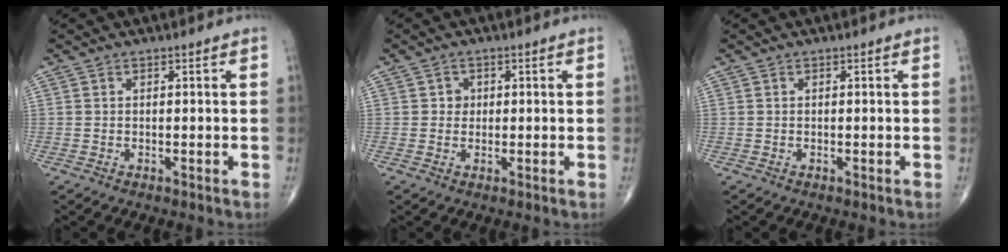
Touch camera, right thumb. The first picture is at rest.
{"total": 1.7, "force": [0.2, 1.6, 0.6], "torque": [0.003, 0.003, 0.001]}
{"total": 0.0}